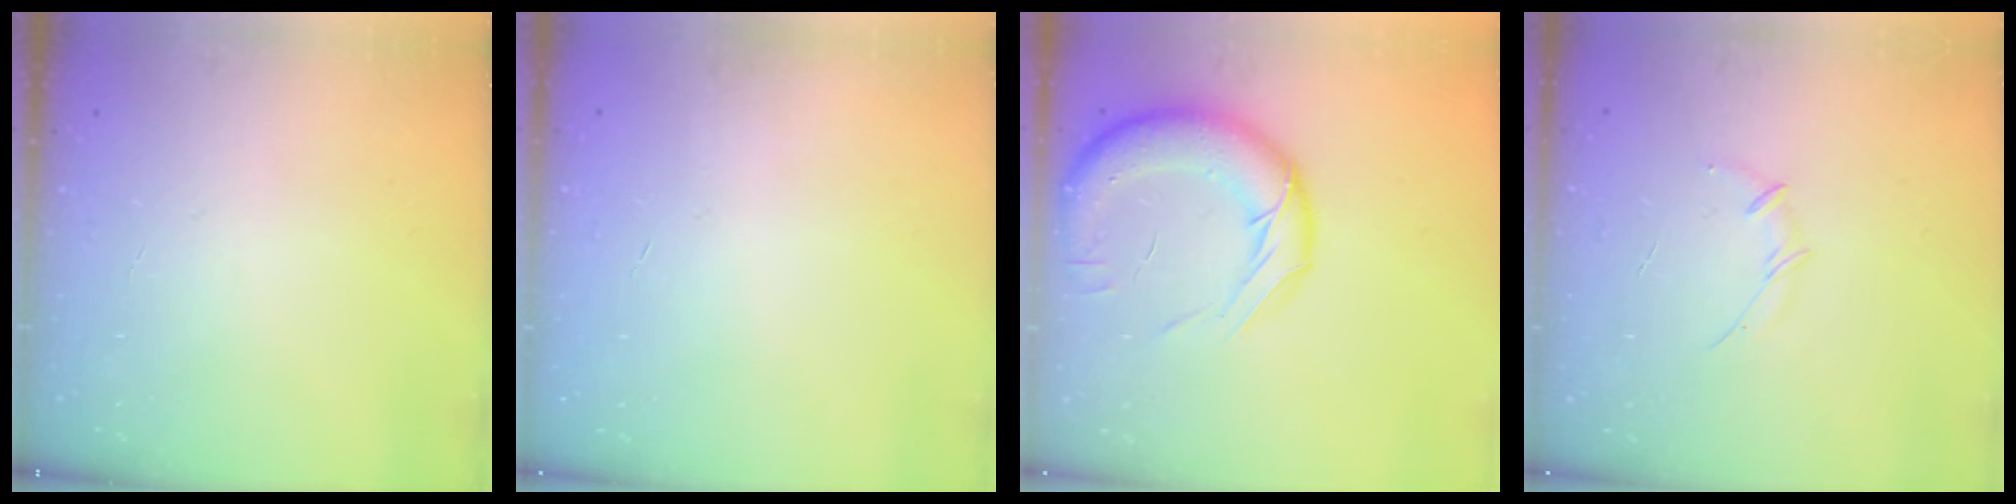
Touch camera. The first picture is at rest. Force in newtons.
{"total": 0.0}
{"total": 18.0, "press": 17.6, "slide": 3.7}
{"total": 4.6, "press": 4.5, "slide": 1.1}